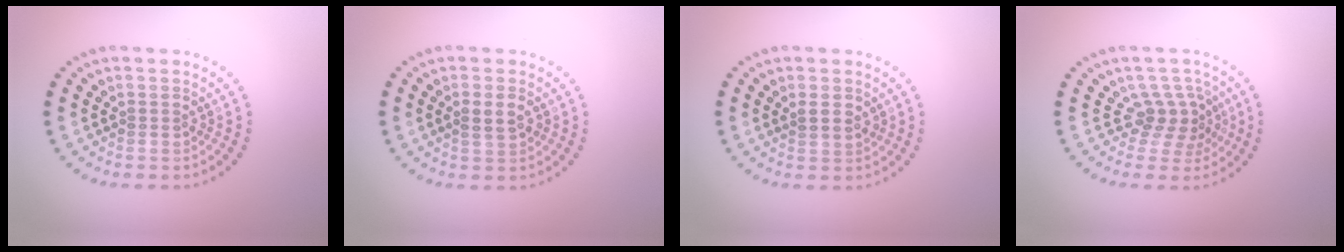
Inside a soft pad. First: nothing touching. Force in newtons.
{"total": 1.7, "press": 1.7, "slide": 0.1}
{"total": 1.0, "press": 0.9, "slide": 0.5}
{"total": 2.7, "press": 1.9, "slide": 1.8}